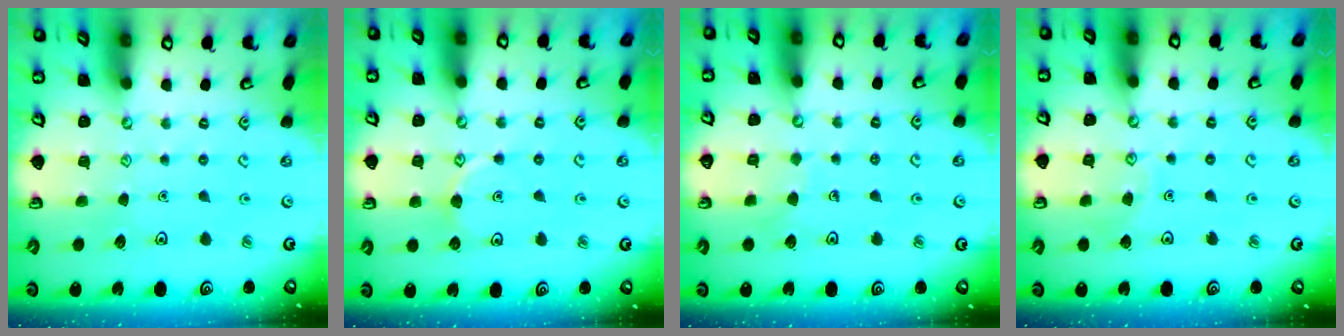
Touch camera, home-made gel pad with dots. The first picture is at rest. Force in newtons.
{"total": 5.9, "press": 5.9, "slide": 0.3}
{"total": 4.0, "press": 4.0, "slide": 0.3}
{"total": 5.2, "press": 5.1, "slide": 0.3}